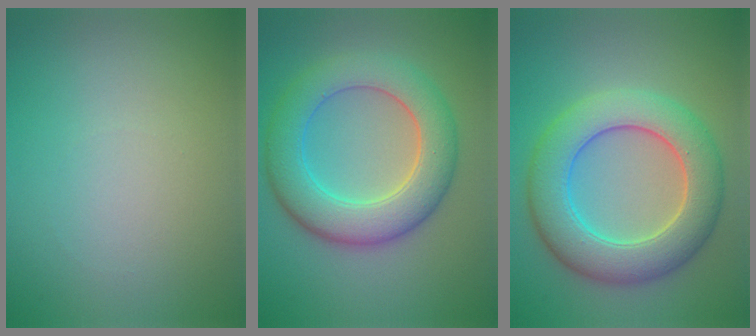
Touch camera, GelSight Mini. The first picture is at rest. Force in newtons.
{"total": 7.4, "press": 7.4, "slide": 0.5}
{"total": 8.0, "press": 8.0, "slide": 0.1}